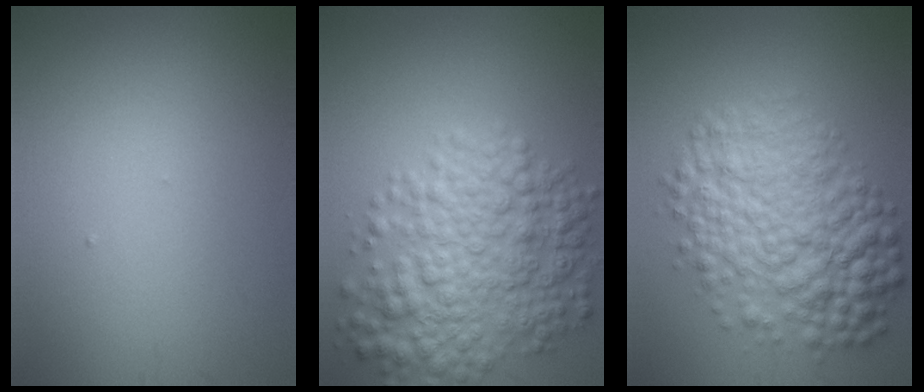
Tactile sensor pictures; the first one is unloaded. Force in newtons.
{"total": 7.9, "press": 7.9, "slide": 0.2}
{"total": 8.9, "press": 8.9, "slide": 0.1}